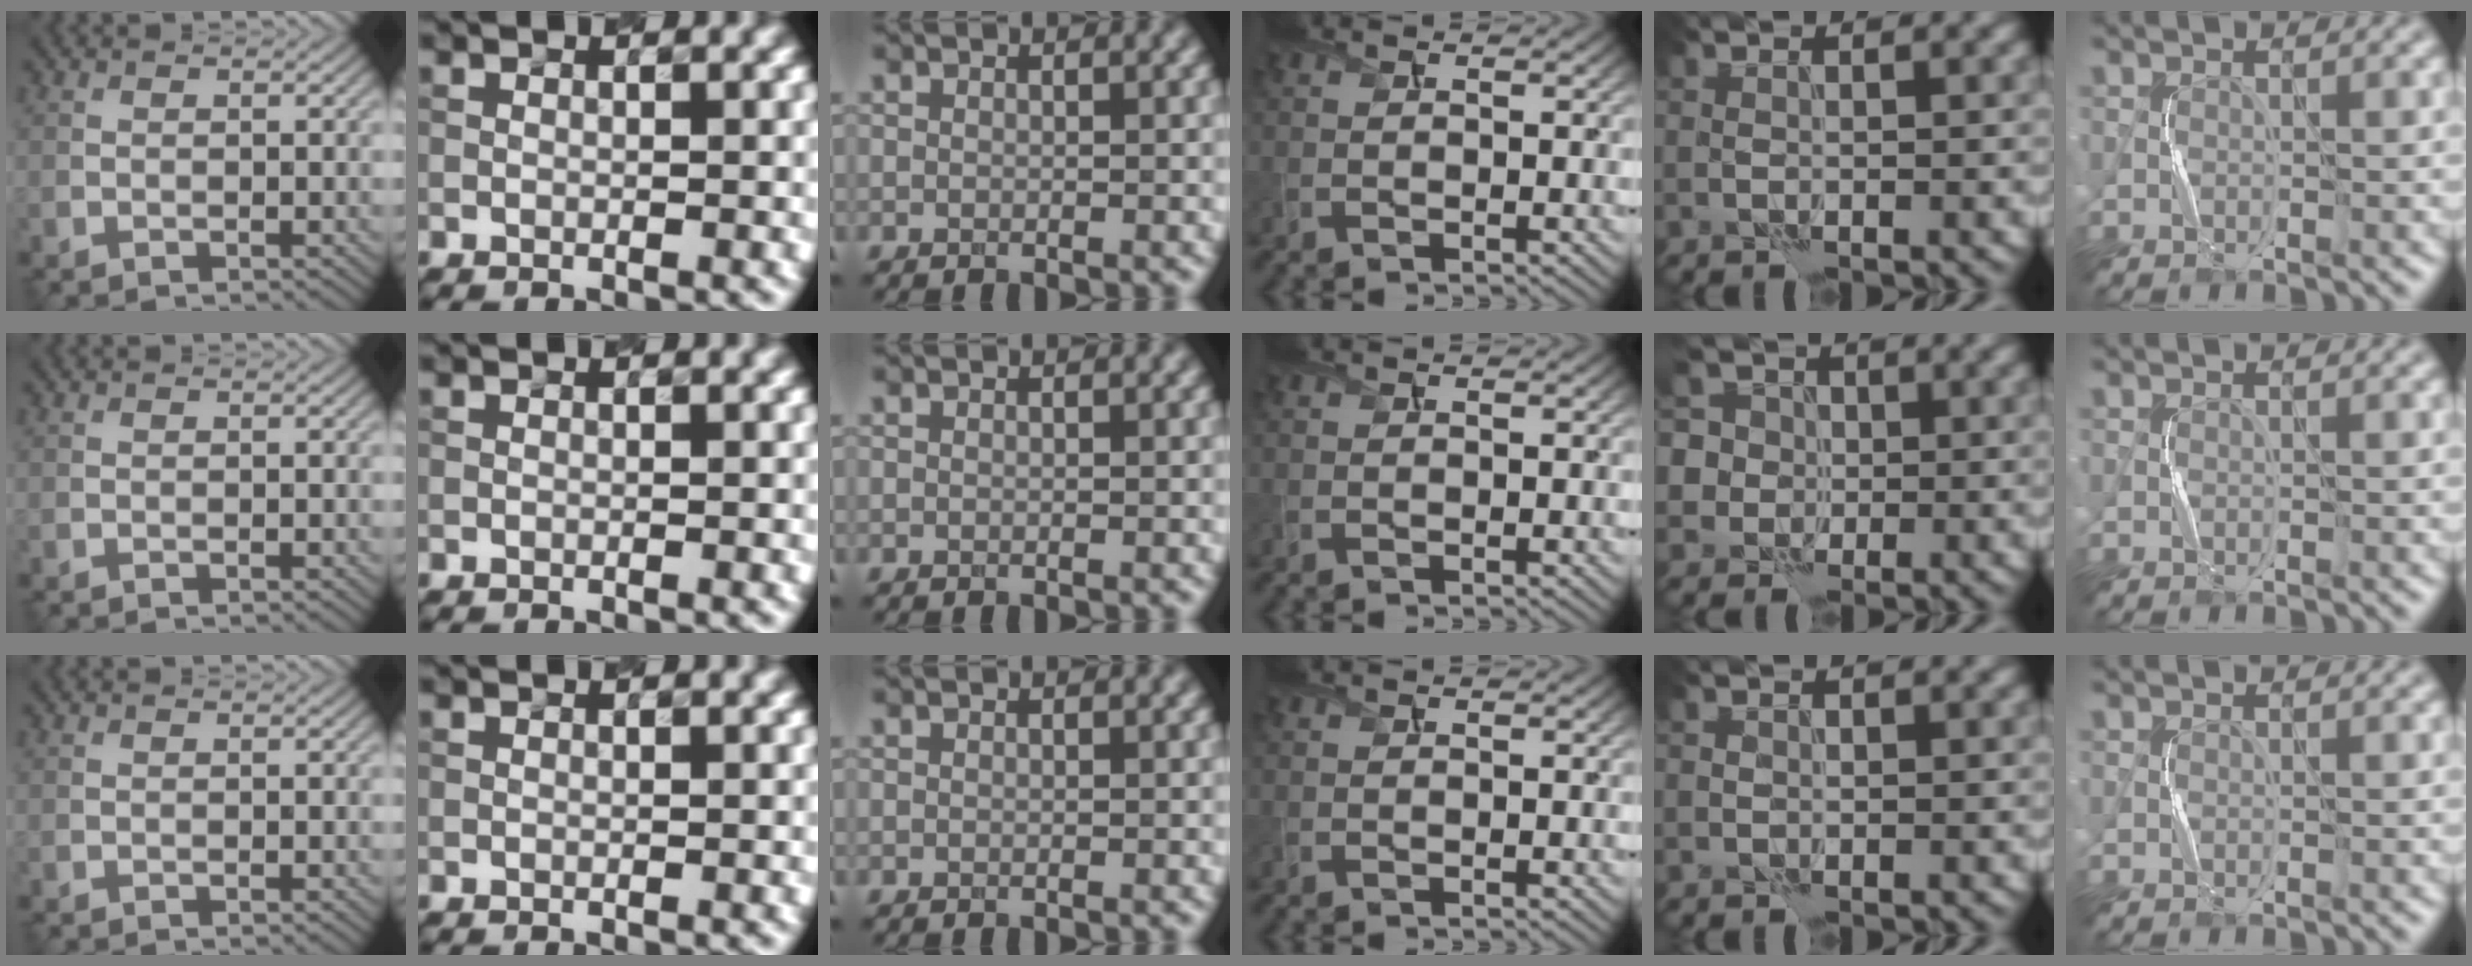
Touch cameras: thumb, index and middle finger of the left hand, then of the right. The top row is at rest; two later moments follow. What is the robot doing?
{"motion": "press", "object": "toy piano key"}